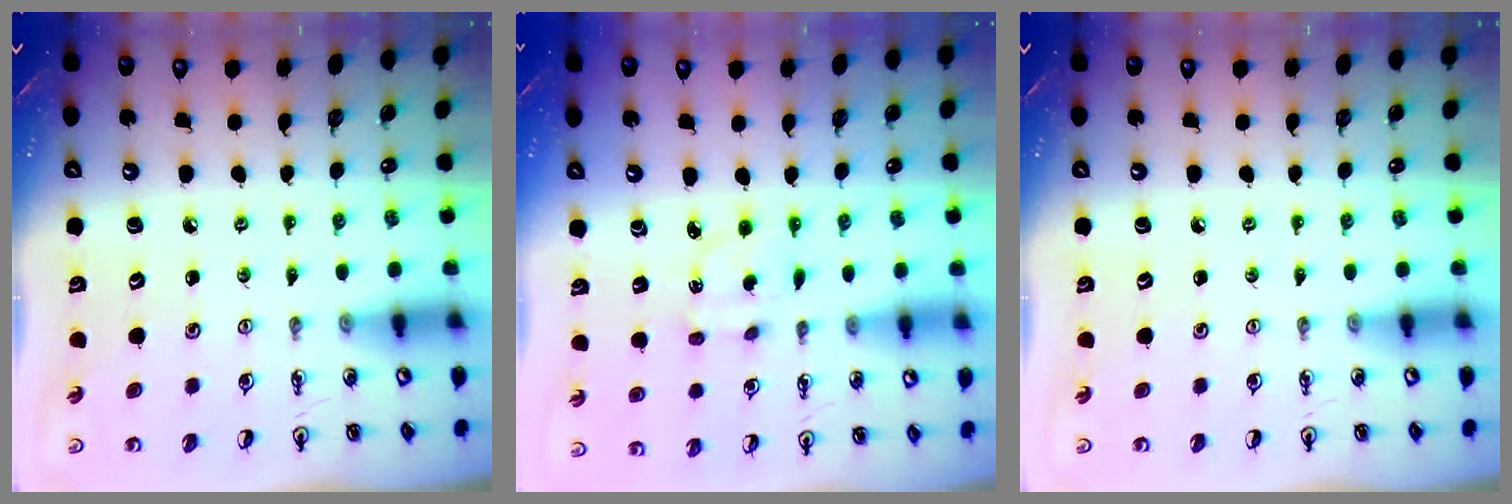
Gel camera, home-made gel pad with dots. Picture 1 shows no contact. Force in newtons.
{"total": 2.3, "press": 2.2, "slide": 0.6}
{"total": 0.0}